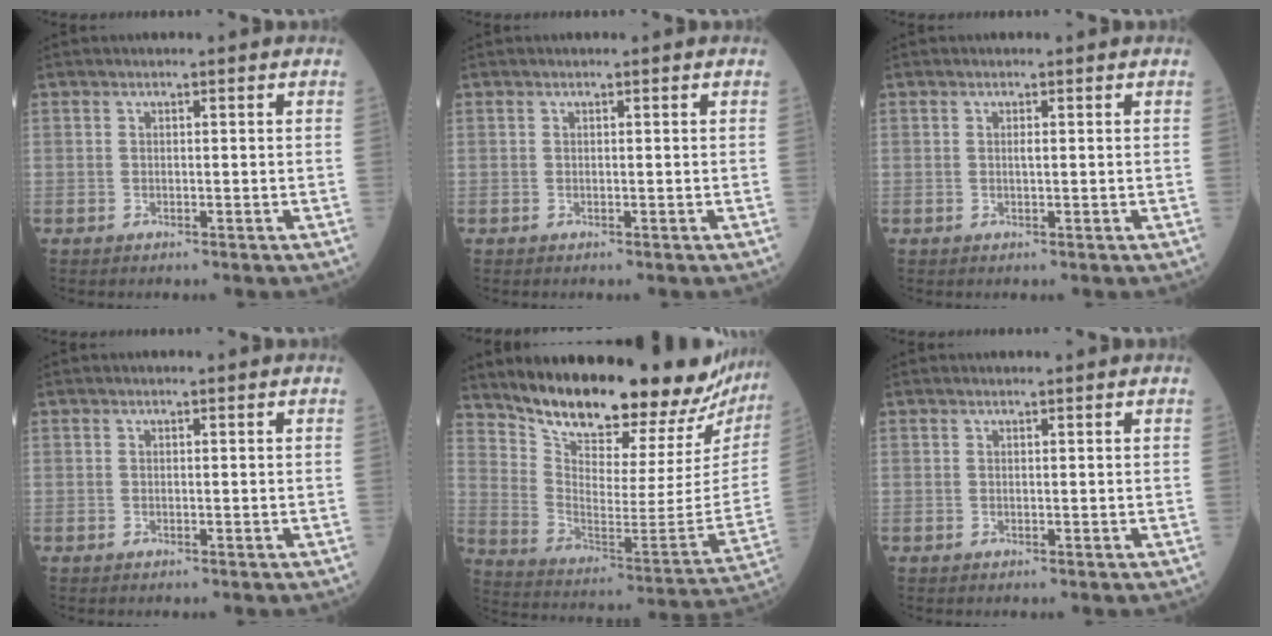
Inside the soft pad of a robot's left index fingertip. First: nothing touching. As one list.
[{"total": 0.0}, {"total": 0.5, "force": [0.2, 0.0, 0.5], "torque": [-0.013, -0.001, 0.003]}, {"total": 0.0}, {"total": 26.6, "force": [23.9, 5.1, 10.4], "torque": [-0.175, -0.092, 0.330]}, {"total": 1.3, "force": [1.2, 0.0, 0.2], "torque": [-0.008, 0.007, 0.020]}]